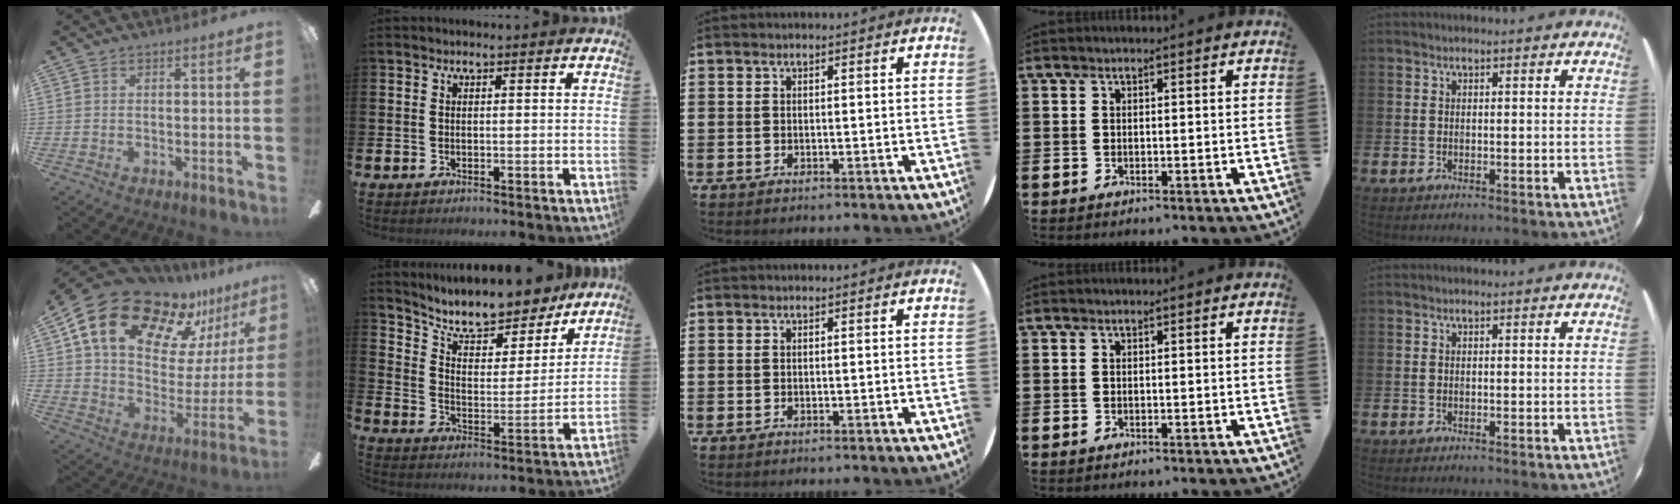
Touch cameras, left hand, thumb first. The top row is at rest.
{"thumb": {"total": 21.1, "force": [14.1, 11.7, 10.4], "torque": [-0.179, -0.088, 0.256]}, "index": {"total": 10.2, "force": [9.2, 3.3, 3.0], "torque": [-0.086, -0.070, 0.160]}}